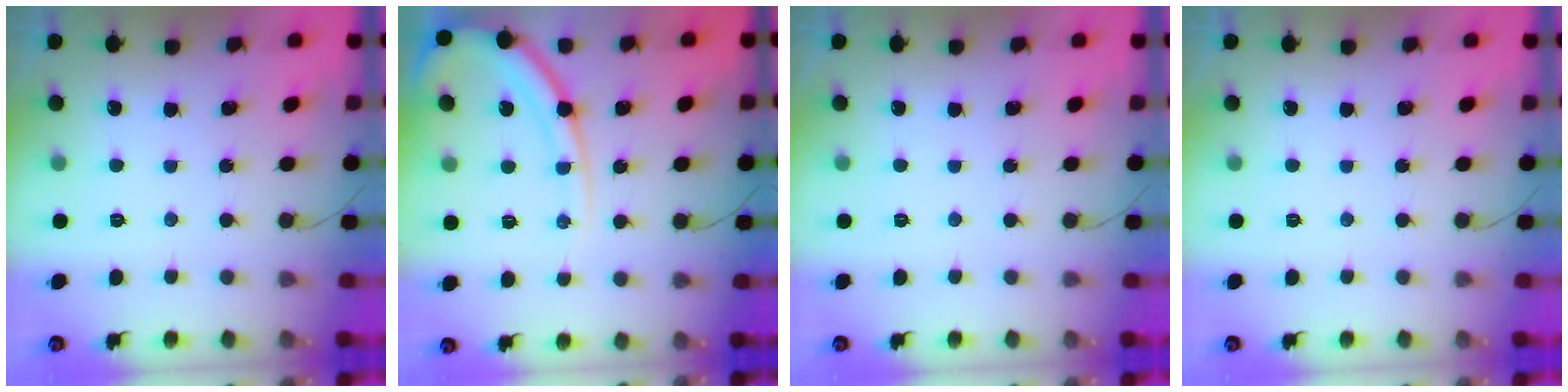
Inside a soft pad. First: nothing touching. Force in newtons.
{"total": 14.0, "press": 13.9, "slide": 1.4}
{"total": 0.0}
{"total": 0.0}